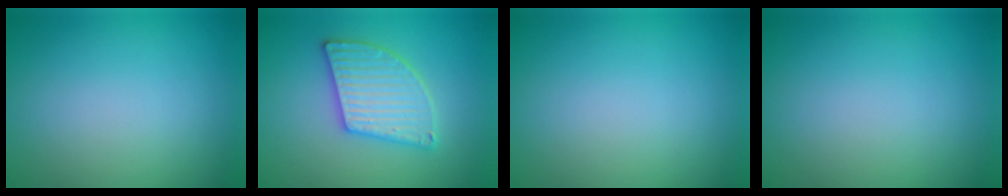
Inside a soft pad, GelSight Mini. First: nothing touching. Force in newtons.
{"total": 5.2, "press": 5.2, "slide": 0.5}
{"total": 0.0}
{"total": 0.0}